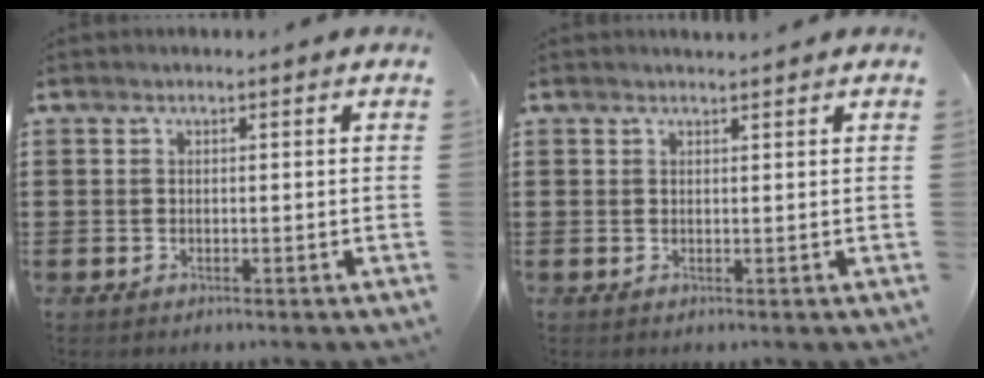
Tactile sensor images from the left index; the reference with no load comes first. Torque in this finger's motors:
{"motor_torque": [-0.13, 0.06, -0.11, -0.02]}